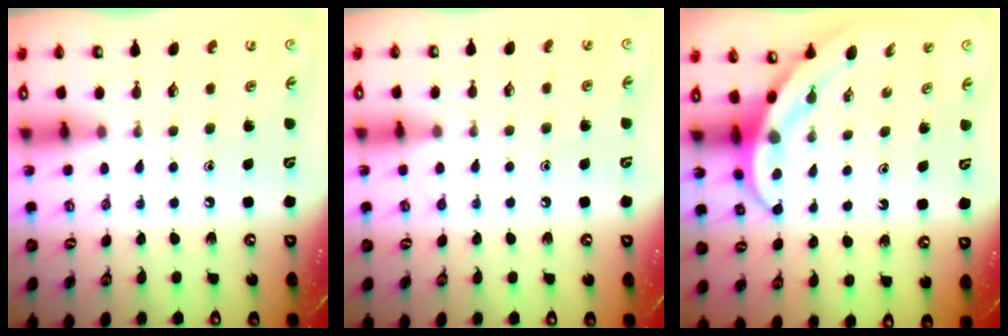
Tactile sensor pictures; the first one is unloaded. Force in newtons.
{"total": 4.2, "press": 4.2, "slide": 0.2}
{"total": 3.9, "press": 3.9, "slide": 0.4}